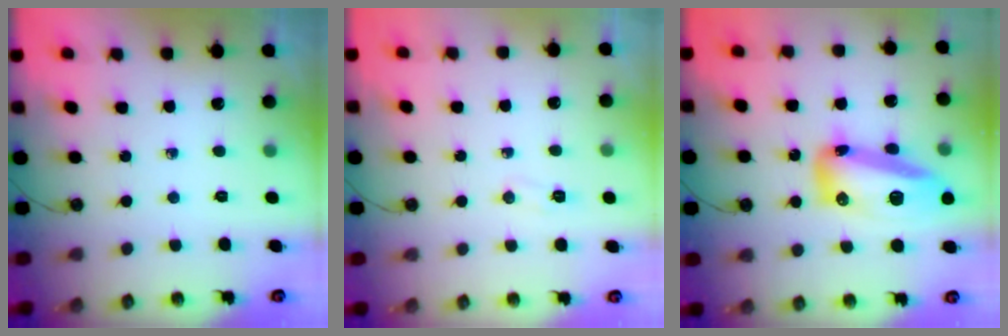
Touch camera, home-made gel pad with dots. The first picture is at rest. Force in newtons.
{"total": 3.1, "press": 2.8, "slide": 1.2}
{"total": 16.0, "press": 15.9, "slide": 1.3}